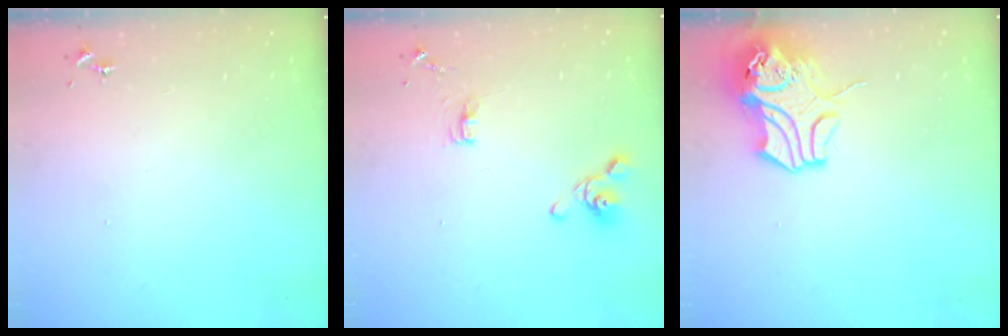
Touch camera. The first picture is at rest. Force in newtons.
{"total": 8.8, "press": 8.5, "slide": 2.0}
{"total": 12.7, "press": 12.6, "slide": 1.9}